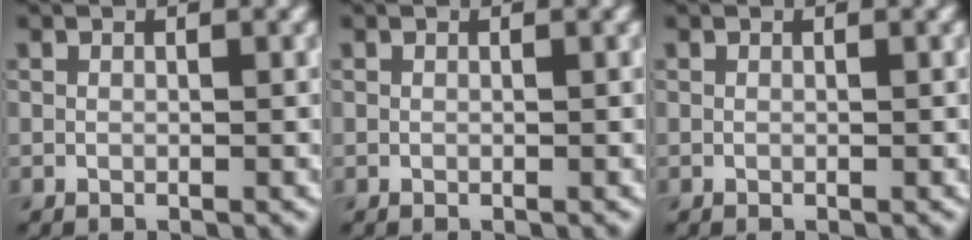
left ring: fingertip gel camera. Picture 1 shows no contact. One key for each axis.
{"total": 0.0}
{"total": 0.0}